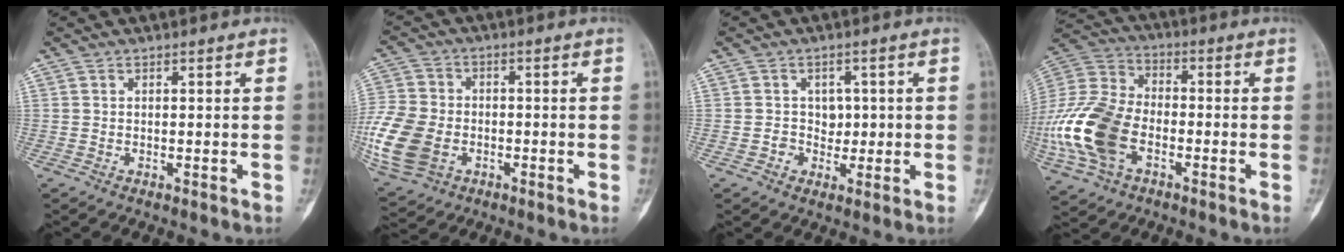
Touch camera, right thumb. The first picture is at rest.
{"total": 17.7, "force": [-4.6, 13.1, 11.0], "torque": [-0.272, -0.001, -0.081]}
{"total": 3.8, "force": [0.0, 3.6, 1.3], "torque": [0.023, 0.009, -0.002]}
{"total": 20.2, "force": [-5.5, 13.0, 14.6], "torque": [-0.332, 0.016, -0.101]}